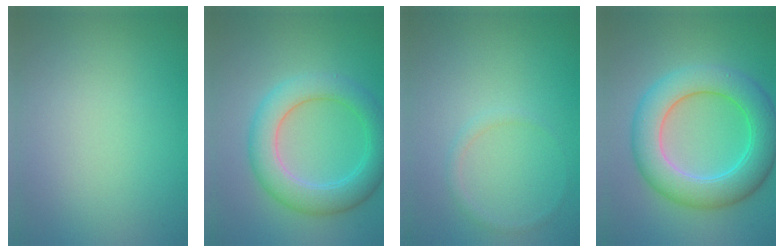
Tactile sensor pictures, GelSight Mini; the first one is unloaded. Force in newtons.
{"total": 5.1, "press": 5.1, "slide": 0.2}
{"total": 0.8, "press": 0.8, "slide": 0.0}
{"total": 7.3, "press": 7.3, "slide": 0.3}